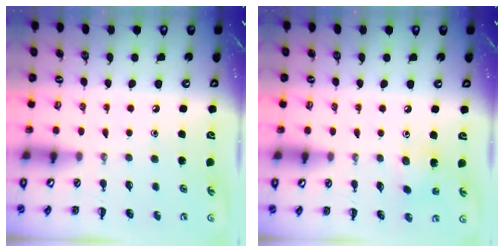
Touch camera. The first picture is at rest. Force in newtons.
{"total": 6.3, "press": 6.2, "slide": 1.3}